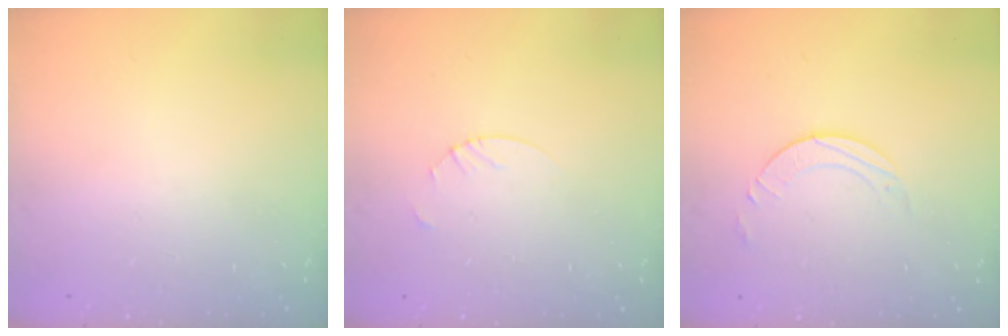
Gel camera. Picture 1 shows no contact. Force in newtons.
{"total": 1.9, "press": 1.9, "slide": 0.2}
{"total": 2.7, "press": 2.7, "slide": 0.2}